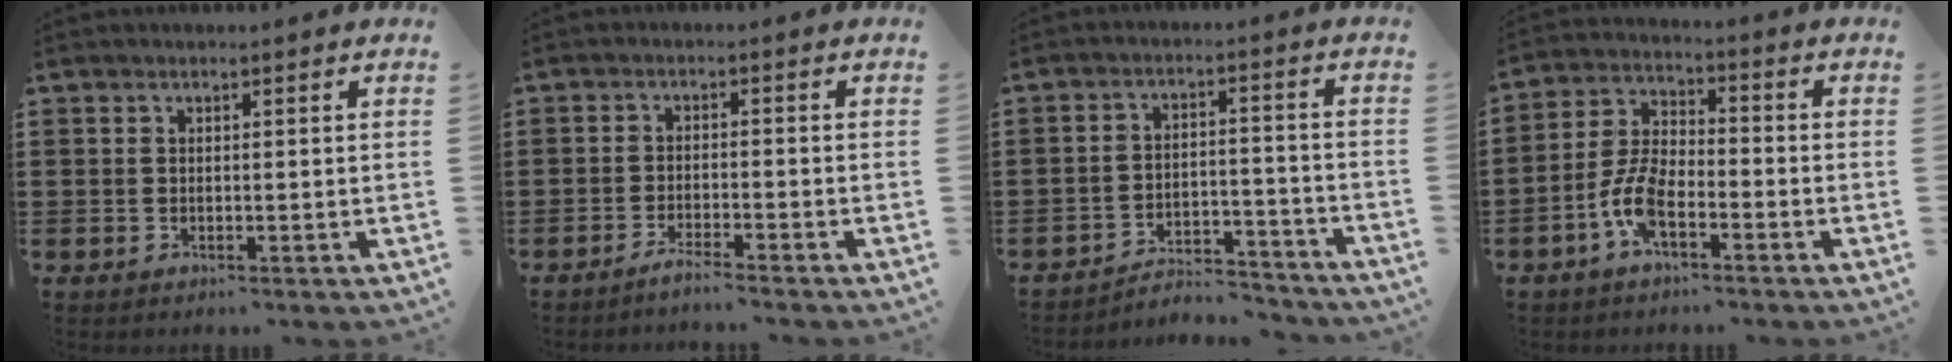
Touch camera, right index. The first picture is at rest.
{"total": 2.2, "force": [-2.1, -0.3, 0.8], "torque": [-0.013, 0.002, -0.039]}
{"total": 4.7, "force": [-4.4, 0.9, 1.1], "torque": [-0.022, 0.009, -0.091]}
{"total": 7.4, "force": [-3.6, 3.0, 5.7], "torque": [-0.144, -0.004, -0.075]}